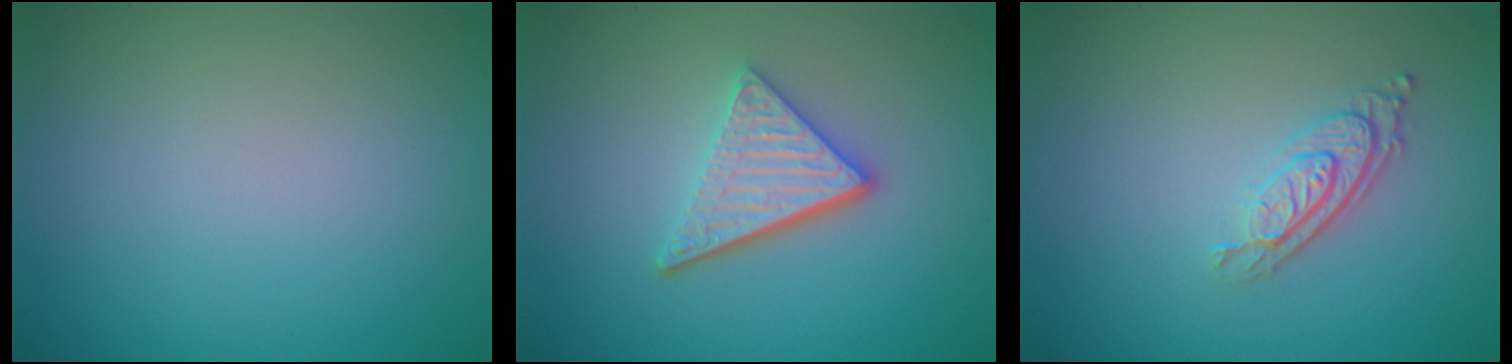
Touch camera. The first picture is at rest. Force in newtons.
{"total": 4.2, "press": 3.2, "slide": 2.7}
{"total": 3.0, "press": 2.2, "slide": 2.0}